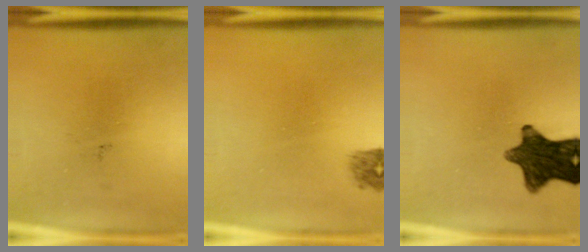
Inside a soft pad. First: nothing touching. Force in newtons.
{"total": 1.4}
{"total": 11.4}